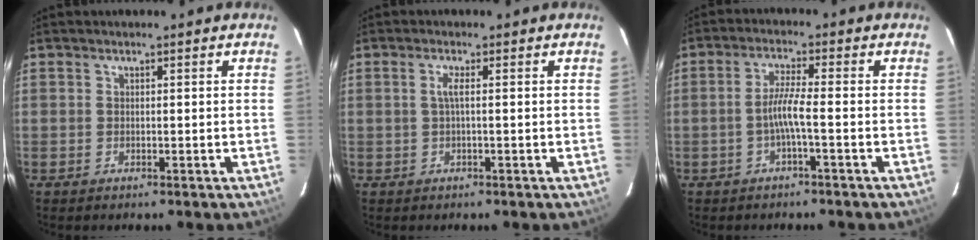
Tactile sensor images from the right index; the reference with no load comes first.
{"total": 1.6, "force": [0.0, -0.2, 1.6], "torque": [-0.031, 0.001, -0.002]}
{"total": 4.0, "force": [-1.6, -0.4, 3.6], "torque": [-0.079, 0.005, -0.030]}